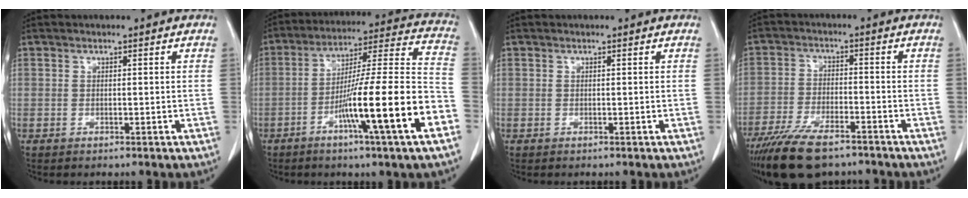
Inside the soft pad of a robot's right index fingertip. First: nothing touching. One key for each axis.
{"total": 19.5, "fx": -7.8, "fy": -0.5, "fz": 17.8, "tx": -0.267, "ty": -0.004, "tz": -0.131}
{"total": 0.0}
{"total": 11.8, "fx": -9.0, "fy": 3.6, "fz": 6.6, "tx": -0.120, "ty": -0.021, "tz": -0.154}